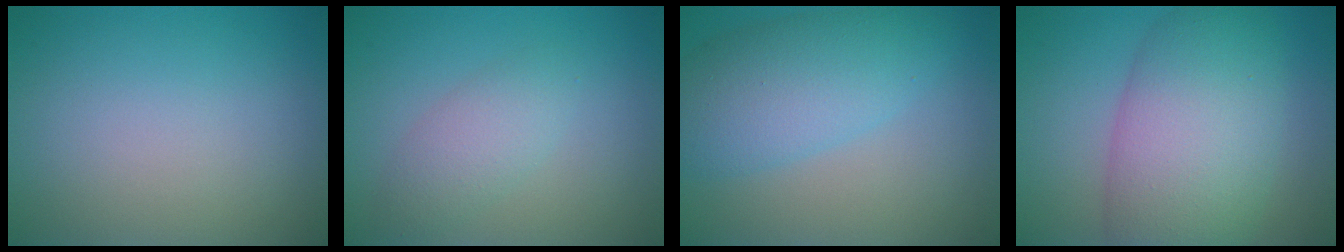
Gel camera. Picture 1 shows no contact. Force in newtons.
{"total": 2.7, "press": 2.7, "slide": 0.1}
{"total": 6.1, "press": 6.1, "slide": 0.1}
{"total": 9.9, "press": 9.9, "slide": 0.4}